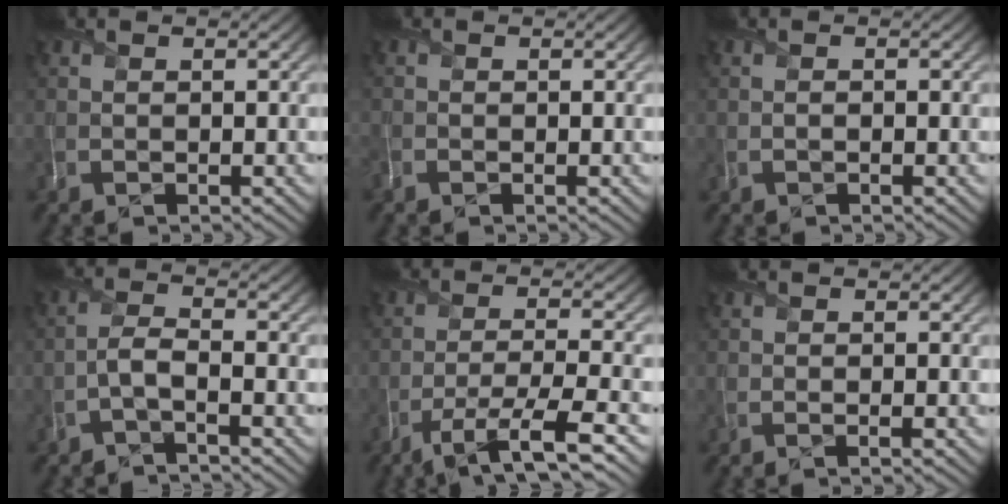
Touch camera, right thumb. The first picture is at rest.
{"total": 0.7, "force": [-0.7, 0.2, 0.3], "torque": [-0.009, -0.006, -0.019]}
{"total": 0.0}
{"total": 2.4, "force": [-1.2, 0.4, 2.0], "torque": [-0.042, 0.010, -0.037]}
{"total": 7.1, "force": [-4.0, 1.4, 5.7], "torque": [-0.104, 0.000, -0.072]}
{"total": 0.7, "force": [-0.1, -0.1, 0.6], "torque": [-0.007, 0.000, -0.005]}